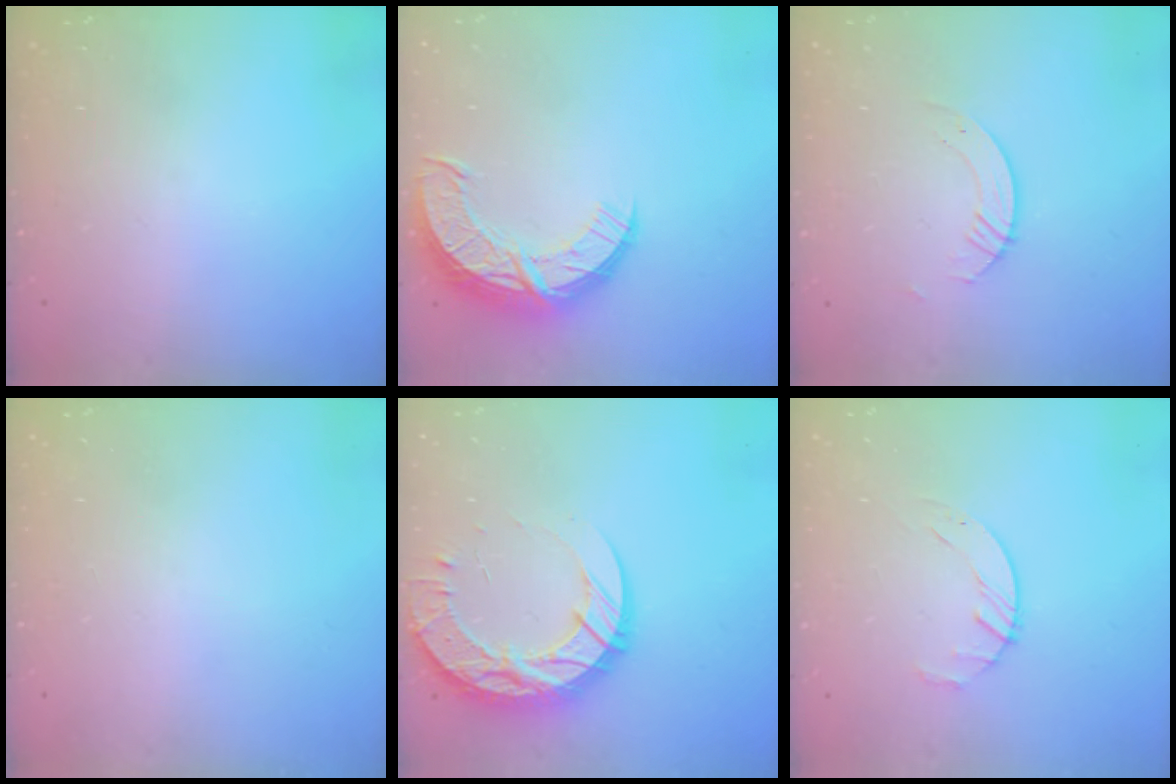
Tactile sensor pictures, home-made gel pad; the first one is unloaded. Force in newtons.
{"total": 12.8, "press": 12.7, "slide": 0.9}
{"total": 2.2, "press": 2.2, "slide": 0.2}
{"total": 0.0}
{"total": 18.6, "press": 18.5, "slide": 1.6}
{"total": 2.1, "press": 2.1, "slide": 0.3}